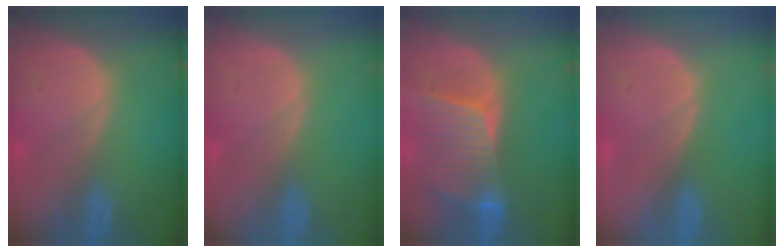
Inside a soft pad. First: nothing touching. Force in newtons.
{"total": 0.0}
{"total": 8.3, "press": 7.7, "slide": 3.2}
{"total": 0.0}